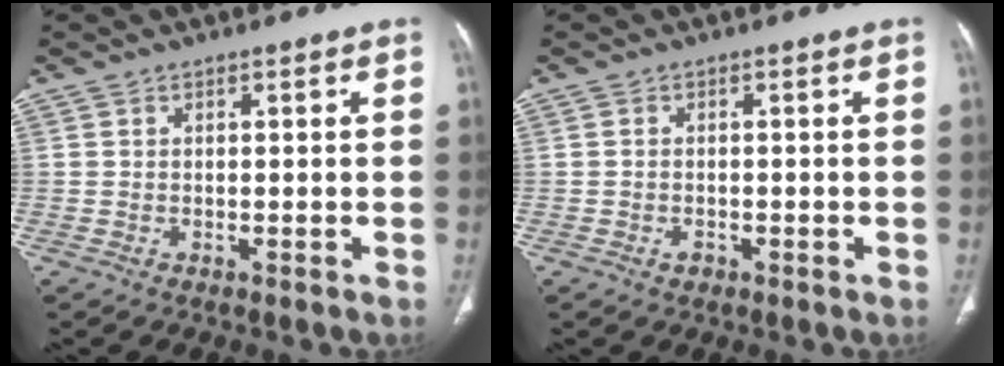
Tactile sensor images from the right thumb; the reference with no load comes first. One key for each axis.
{"total": 1.2, "fx": -0.6, "fy": 0.9, "fz": 0.6, "tx": -0.008, "ty": 0.006, "tz": -0.008}